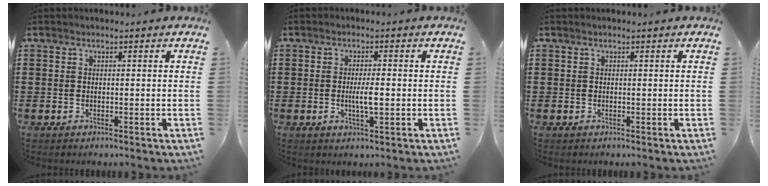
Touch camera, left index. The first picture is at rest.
{"total": 3.5, "force": [-0.4, 0.7, 3.4], "torque": [-0.067, -0.005, -0.010]}
{"total": 0.0}